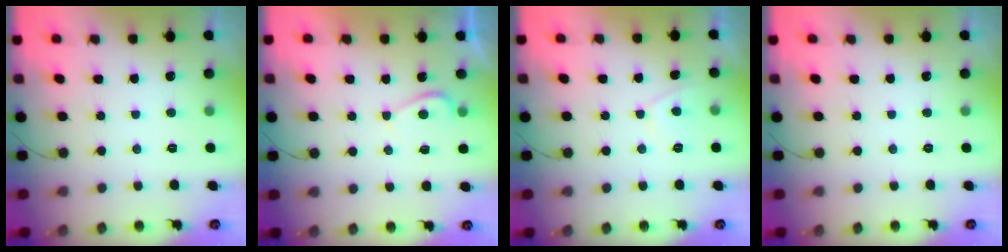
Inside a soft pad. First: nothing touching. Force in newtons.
{"total": 2.4, "press": 2.4, "slide": 0.3}
{"total": 2.4, "press": 2.3, "slide": 0.5}
{"total": 0.0}